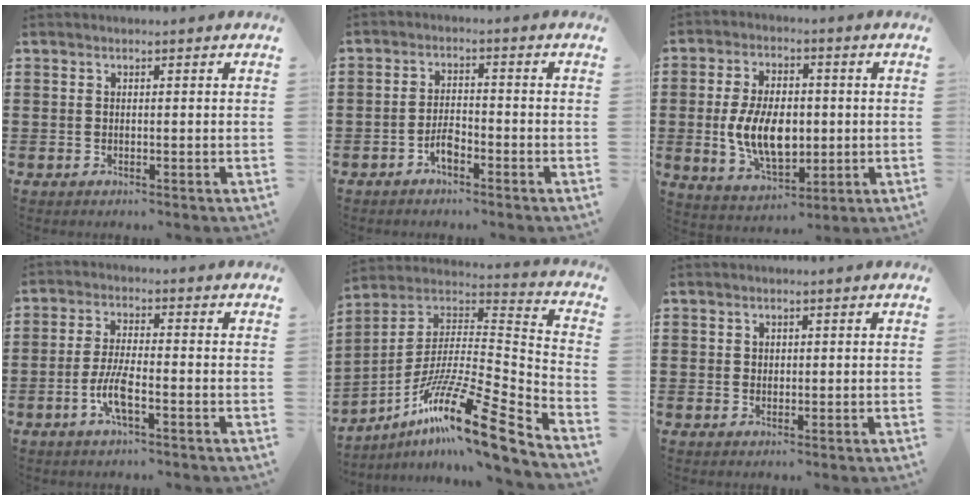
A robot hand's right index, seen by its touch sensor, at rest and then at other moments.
{"total": 3.2, "force": [-2.1, 1.2, 2.1], "torque": [-0.049, 0.001, -0.042]}
{"total": 10.0, "force": [-0.8, 6.0, 8.0], "torque": [-0.169, 0.004, -0.019]}
{"total": 5.3, "force": [-2.2, 1.1, 4.7], "torque": [-0.107, -0.010, -0.045]}
{"total": 16.3, "force": [-10.4, 2.4, 12.3], "torque": [-0.226, 0.007, -0.192]}
{"total": 2.5, "force": [0.7, 2.3, 0.7], "torque": [-0.023, 0.011, 0.010]}